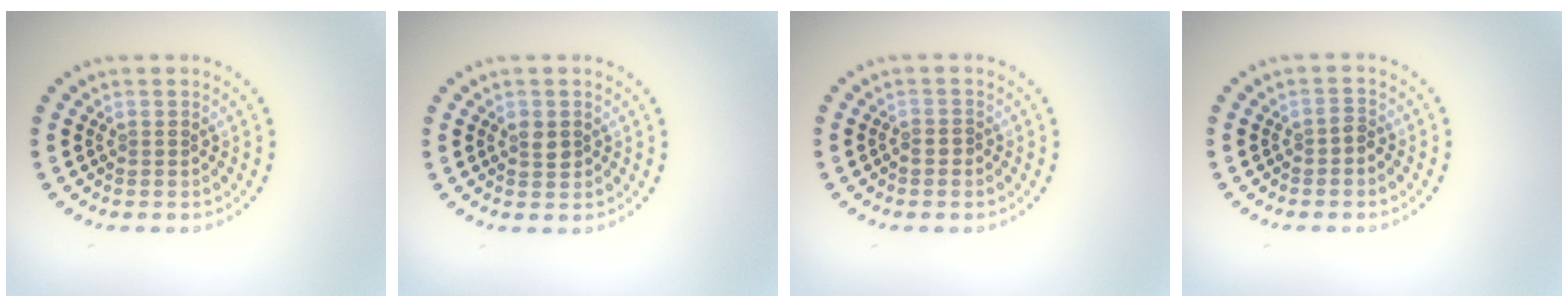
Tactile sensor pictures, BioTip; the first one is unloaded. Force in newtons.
{"total": 1.4, "press": 1.4, "slide": 0.2}
{"total": 0.5, "press": 0.4, "slide": 0.4}
{"total": 1.0, "press": 0.8, "slide": 0.6}